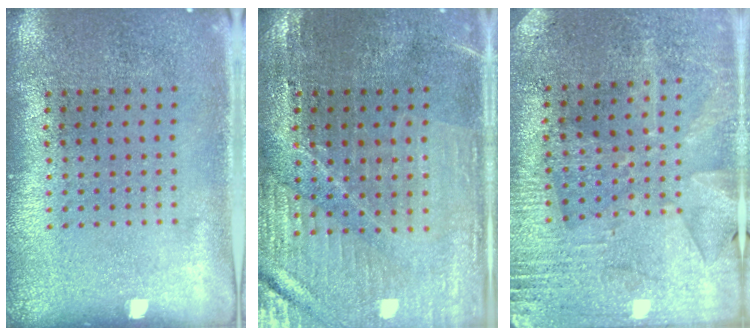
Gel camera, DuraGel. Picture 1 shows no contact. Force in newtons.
{"total": 1.7, "press": 1.7, "slide": 0.3}
{"total": 2.8, "press": 2.7, "slide": 0.7}